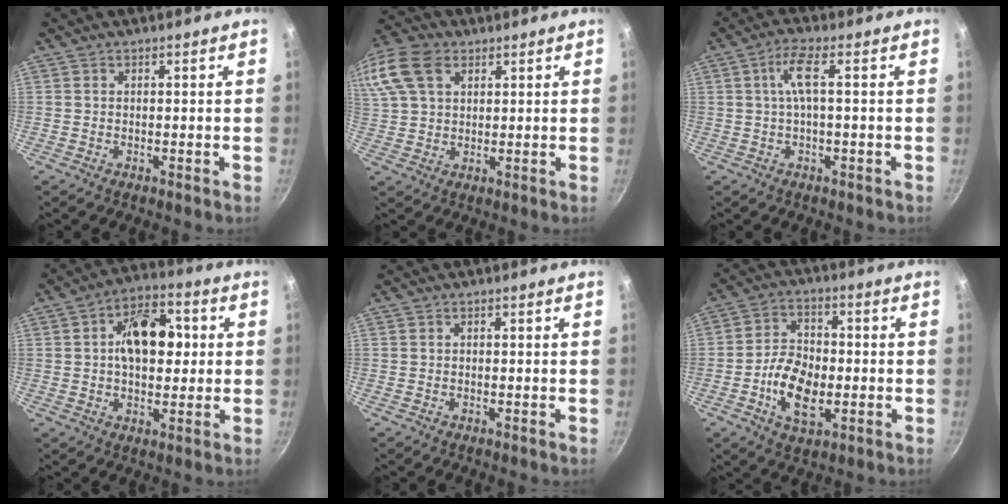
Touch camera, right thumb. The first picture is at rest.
{"total": 19.4, "force": [8.4, 13.4, 11.3], "torque": [-0.277, 0.047, 0.159]}
{"total": 5.0, "force": [0.3, 0.7, 4.9], "torque": [-0.105, 0.010, 0.006]}
{"total": 13.0, "force": [1.8, 8.1, 10.0], "torque": [-0.116, 0.014, 0.014]}
{"total": 0.0}
{"total": 11.2, "force": [-2.6, 6.8, 8.5], "torque": [-0.139, 0.016, -0.050]}